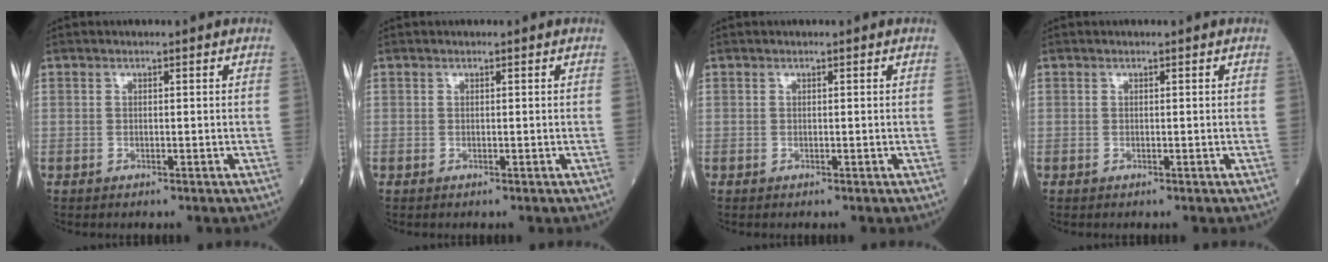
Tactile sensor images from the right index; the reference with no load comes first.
{"total": 0.0}
{"total": 0.0}
{"total": 0.0}